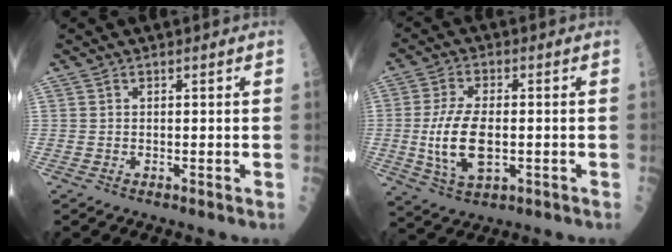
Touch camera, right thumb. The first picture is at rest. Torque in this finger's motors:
{"motor_torque": [-0.35, 0.82, 0.55, 0.32, 0.11]}